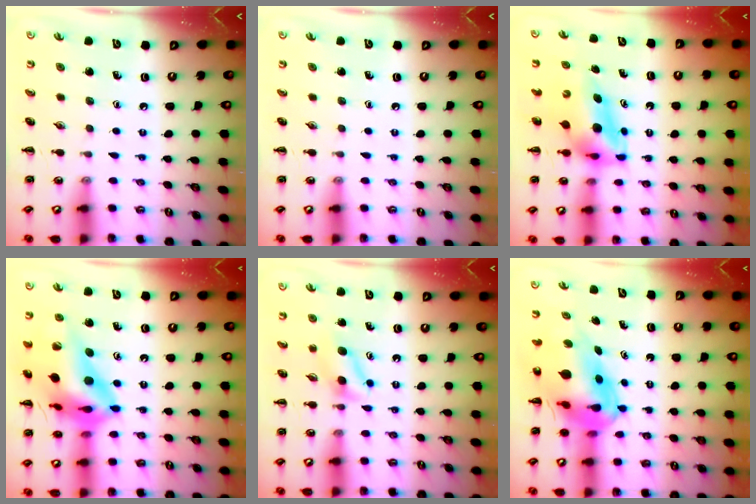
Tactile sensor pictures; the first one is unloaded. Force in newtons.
{"total": 0.0}
{"total": 5.3, "press": 5.2, "slide": 0.9}
{"total": 20.1, "press": 19.6, "slide": 4.5}
{"total": 4.8, "press": 4.6, "slide": 1.4}
{"total": 10.8, "press": 10.2, "slide": 3.4}